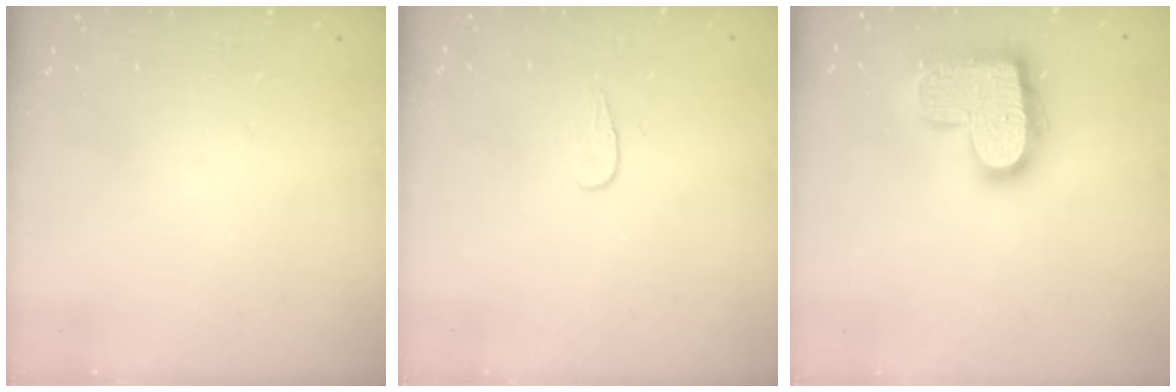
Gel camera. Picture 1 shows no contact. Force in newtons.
{"total": 3.8, "press": 3.8, "slide": 0.4}
{"total": 17.0, "press": 17.0, "slide": 1.1}